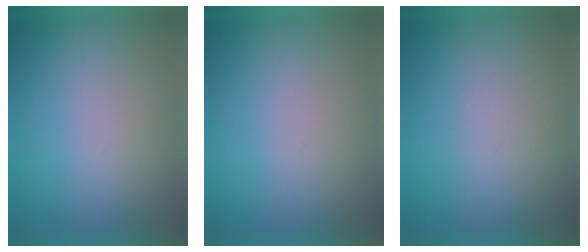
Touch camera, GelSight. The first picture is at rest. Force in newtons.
{"total": 1.0}
{"total": 3.8}